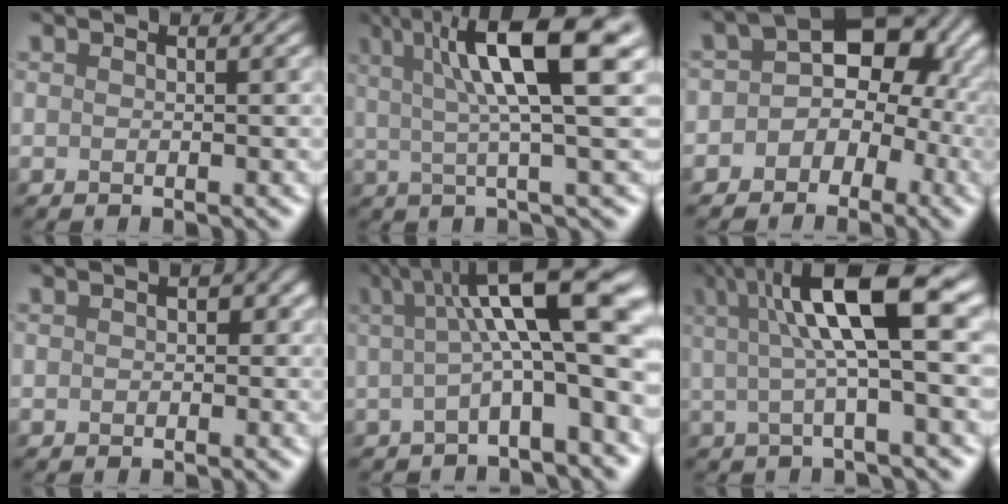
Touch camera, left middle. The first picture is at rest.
{"total": 10.0, "force": [3.4, 2.1, 9.2], "torque": [-0.132, 0.014, 0.051]}
{"total": 10.9, "force": [-0.7, 9.1, 5.9], "torque": [-0.026, 0.048, -0.062]}
{"total": 1.5, "force": [0.0, 1.2, 0.9], "torque": [-0.004, 0.000, -0.004]}
{"total": 11.8, "force": [2.1, 3.0, 11.2], "torque": [-0.154, 0.028, 0.027]}
{"total": 9.5, "force": [2.2, 2.3, 9.0], "torque": [-0.141, 0.015, 0.032]}